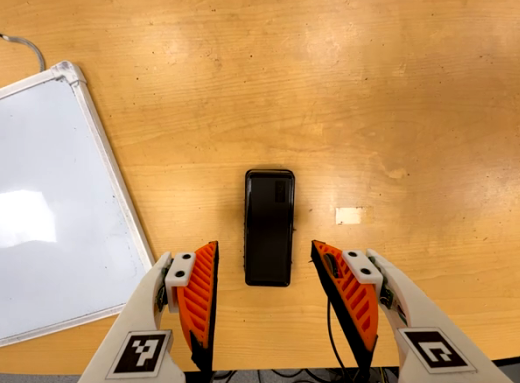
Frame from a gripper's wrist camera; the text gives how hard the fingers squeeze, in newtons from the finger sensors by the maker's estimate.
{"total": 0.0}